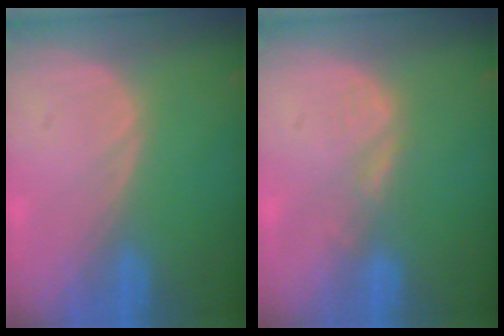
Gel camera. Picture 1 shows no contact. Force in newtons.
{"total": 1.6, "press": 1.6, "slide": 0.2}